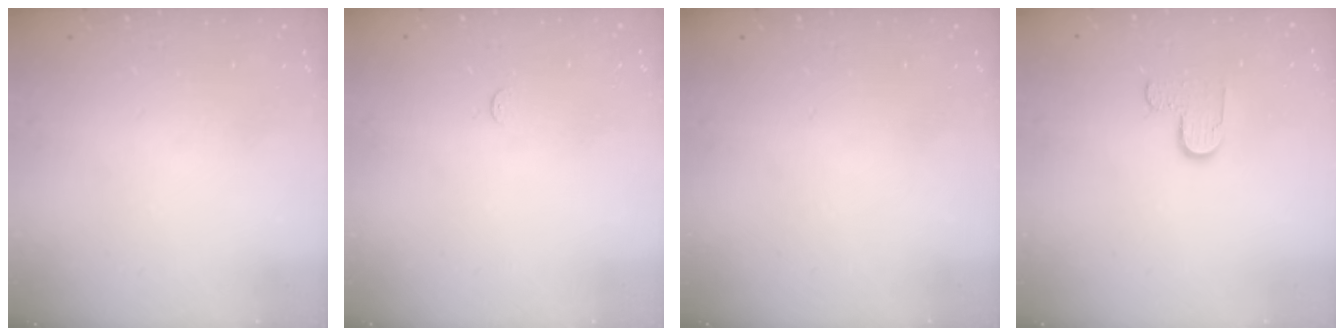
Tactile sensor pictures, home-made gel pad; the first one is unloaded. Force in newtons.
{"total": 2.7, "press": 2.7, "slide": 0.2}
{"total": 0.0}
{"total": 5.3, "press": 5.3, "slide": 0.5}